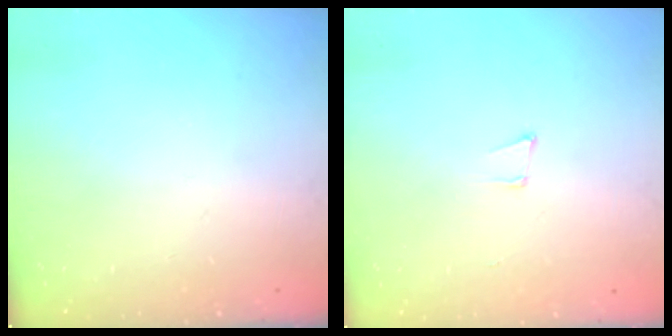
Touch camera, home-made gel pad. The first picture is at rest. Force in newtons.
{"total": 5.0, "press": 4.2, "slide": 2.7}